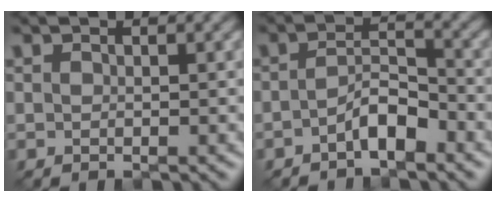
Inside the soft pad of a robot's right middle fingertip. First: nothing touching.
{"total": 2.9, "force": [-1.7, 0.9, 2.1], "torque": [-0.037, 0.009, -0.035]}